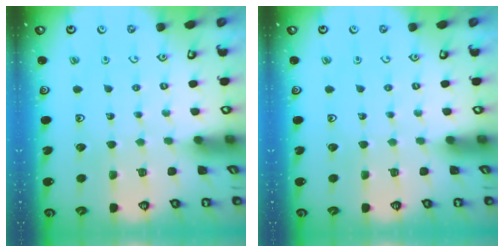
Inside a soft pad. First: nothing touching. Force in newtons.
{"total": 0.0}